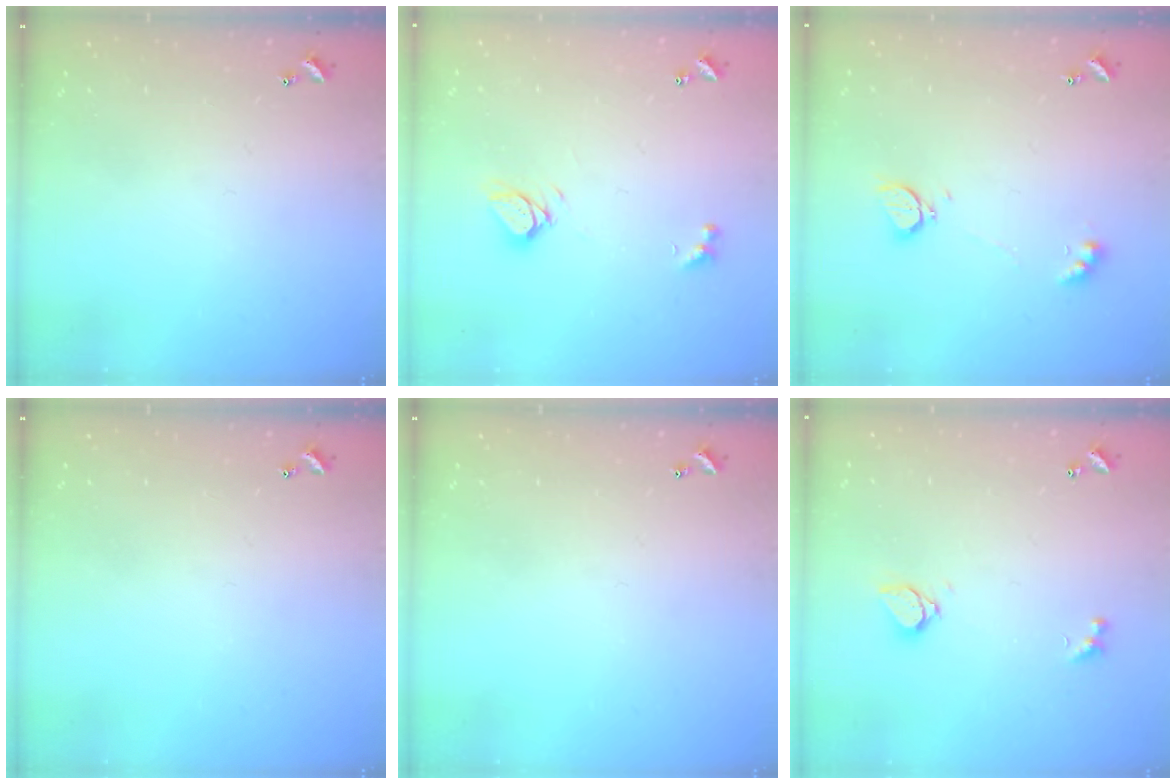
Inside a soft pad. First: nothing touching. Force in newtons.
{"total": 4.7, "press": 4.7, "slide": 0.4}
{"total": 2.3, "press": 2.3, "slide": 0.5}
{"total": 0.0}
{"total": 0.0}
{"total": 1.6, "press": 1.5, "slide": 0.5}